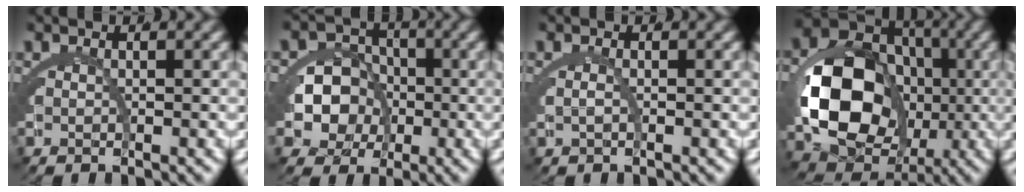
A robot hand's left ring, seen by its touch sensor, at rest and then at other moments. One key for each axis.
{"total": 9.7, "fx": -2.3, "fy": 8.5, "fz": 4.0, "tx": -0.078, "ty": -0.034, "tz": -0.041}
{"total": 0.8, "fx": -0.2, "fy": 0.4, "fz": 0.6, "tx": -0.020, "ty": -0.002, "tz": -0.004}
{"total": 15.2, "fx": -0.9, "fy": 11.7, "fz": 9.7, "tx": -0.175, "ty": -0.020, "tz": -0.019}